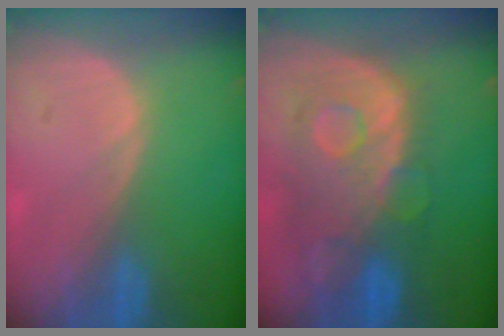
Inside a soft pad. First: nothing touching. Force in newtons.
{"total": 11.2, "press": 9.7, "slide": 5.5}